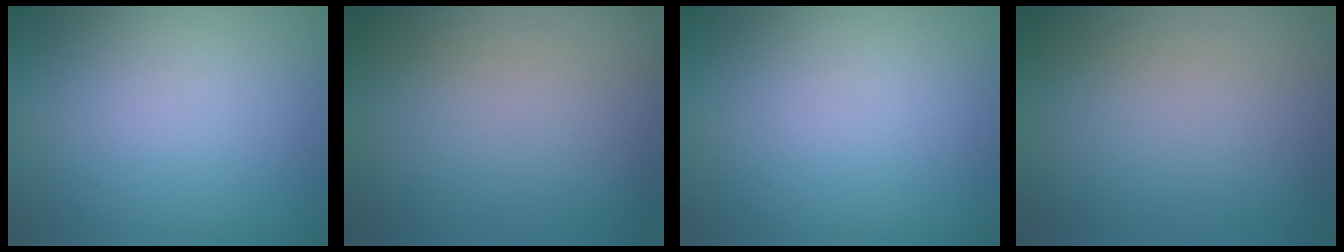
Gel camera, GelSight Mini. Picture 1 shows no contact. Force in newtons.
{"total": 0.0}
{"total": 0.0}
{"total": 0.0}